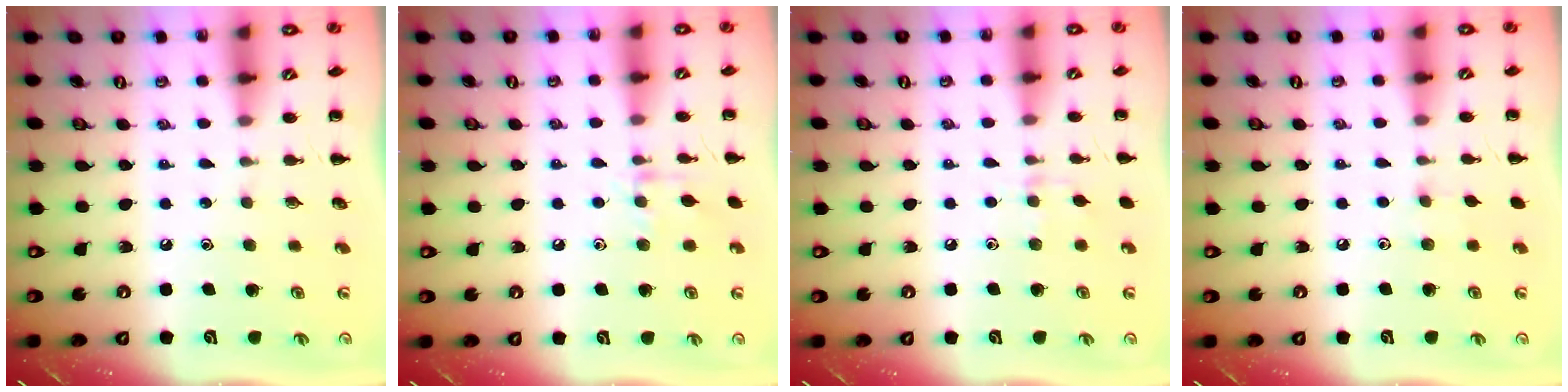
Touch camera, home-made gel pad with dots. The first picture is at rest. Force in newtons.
{"total": 7.1, "press": 6.9, "slide": 1.6}
{"total": 5.4, "press": 5.1, "slide": 1.7}
{"total": 4.2, "press": 3.9, "slide": 1.6}